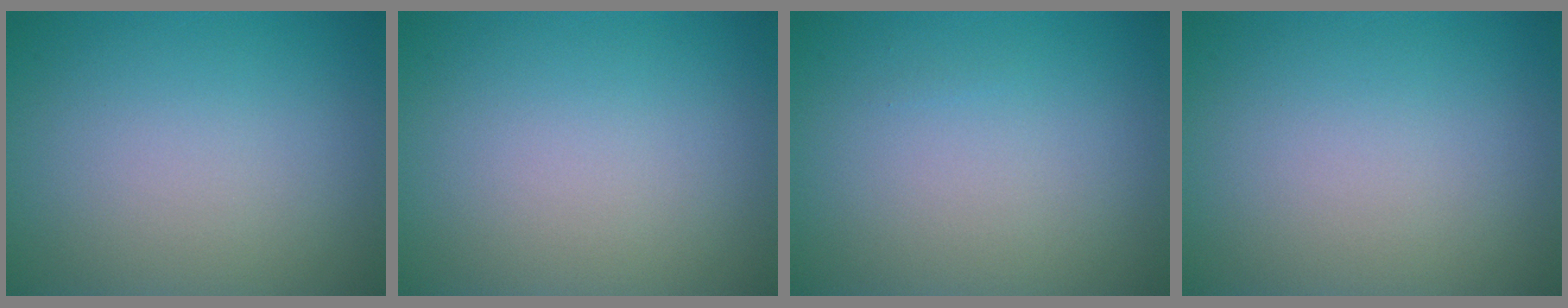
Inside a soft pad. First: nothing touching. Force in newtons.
{"total": 0.0}
{"total": 0.0}
{"total": 0.0}